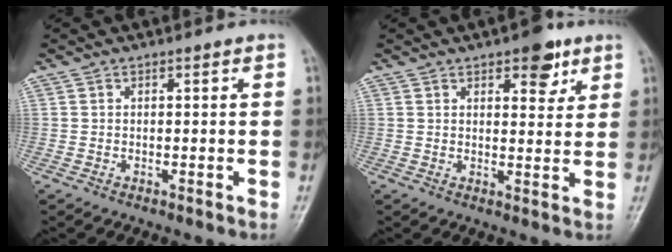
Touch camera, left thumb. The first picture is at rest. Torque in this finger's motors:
{"motor_torque": [1.00, 0.46, 0.82, -0.46, -0.01]}